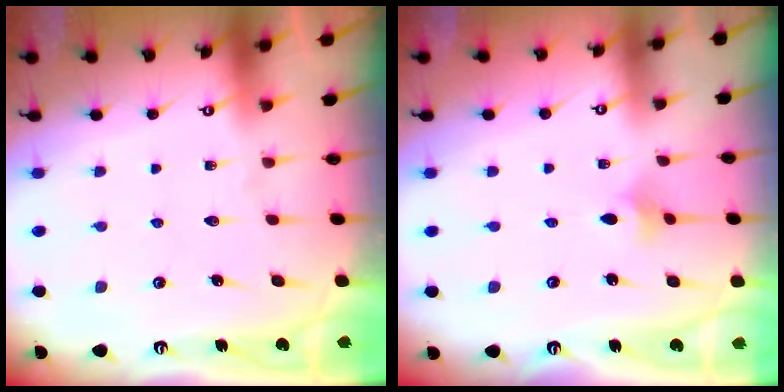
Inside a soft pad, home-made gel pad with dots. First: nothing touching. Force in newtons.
{"total": 1.9, "press": 1.8, "slide": 0.5}